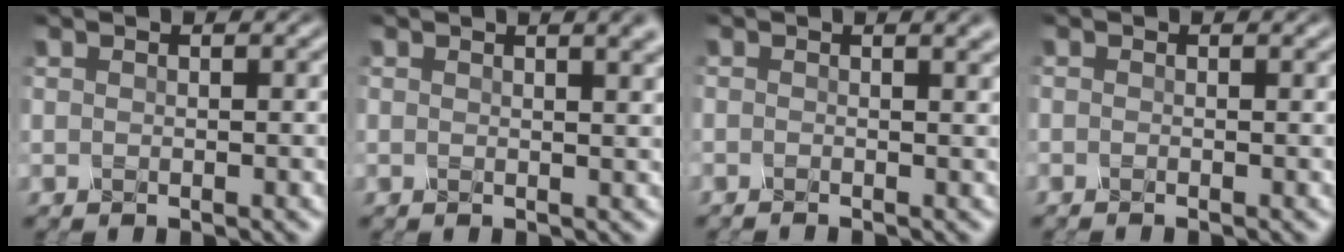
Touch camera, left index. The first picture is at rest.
{"total": 5.3, "force": [2.9, 2.6, 3.6], "torque": [-0.004, 0.040, 0.001]}
{"total": 3.1, "force": [0.2, 1.6, 2.7], "torque": [0.004, 0.019, -0.018]}
{"total": 0.8, "force": [-0.8, 0.1, 0.1], "torque": [0.005, -0.012, -0.013]}